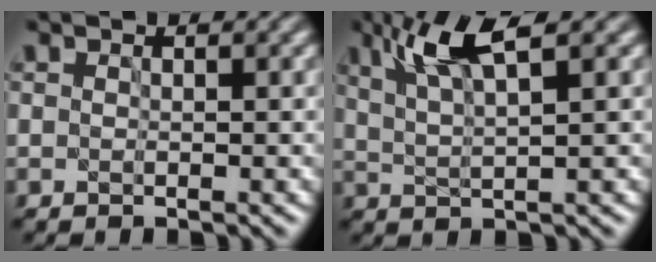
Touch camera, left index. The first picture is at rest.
{"total": 5.6, "force": [3.1, 1.1, 4.5], "torque": [-0.086, 0.010, 0.058]}